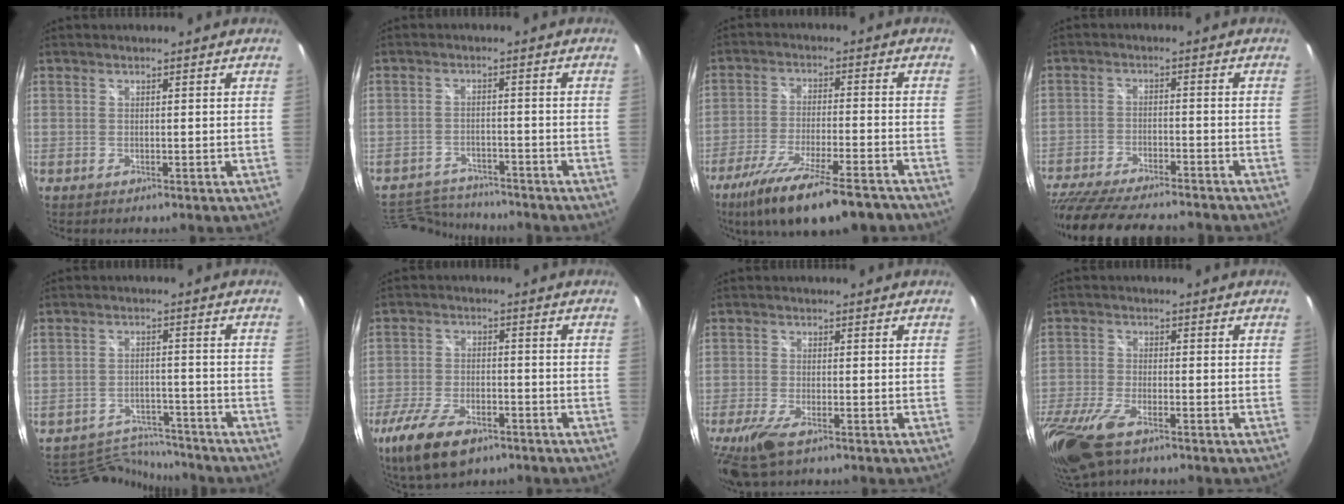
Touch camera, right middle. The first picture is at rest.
{"total": 11.3, "force": [-10.5, 3.0, 2.9], "torque": [-0.083, 0.004, -0.165]}
{"total": 17.0, "force": [-12.8, 3.1, 10.8], "torque": [-0.211, -0.044, -0.210]}
{"total": 20.2, "force": [-17.2, 4.6, 9.5], "torque": [-0.195, -0.041, -0.268]}
{"total": 10.3, "force": [-10.0, 2.0, 1.1], "torque": [-0.037, 0.016, -0.152]}
{"total": 12.4, "force": [-7.8, 5.4, 7.9], "torque": [-0.186, -0.031, -0.143]}
{"total": 7.5, "force": [-4.8, 2.3, 5.3], "torque": [-0.131, -0.027, -0.093]}
{"total": 14.5, "force": [-9.4, 5.6, 9.4], "torque": [-0.227, -0.056, -0.182]}